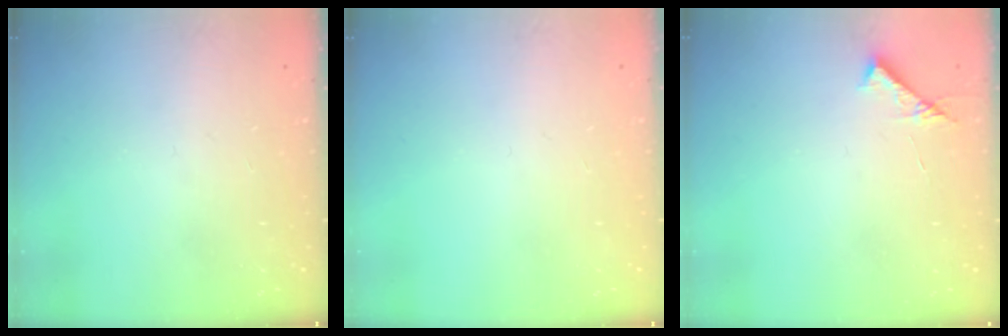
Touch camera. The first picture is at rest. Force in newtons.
{"total": 0.0}
{"total": 6.9, "press": 6.9, "slide": 0.7}